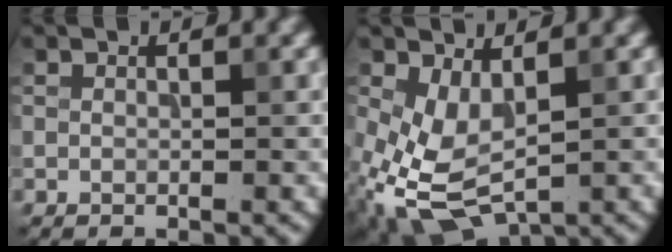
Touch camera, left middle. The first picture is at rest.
{"total": 5.1, "force": [-1.3, 2.7, 4.2], "torque": [-0.108, -0.004, -0.017]}